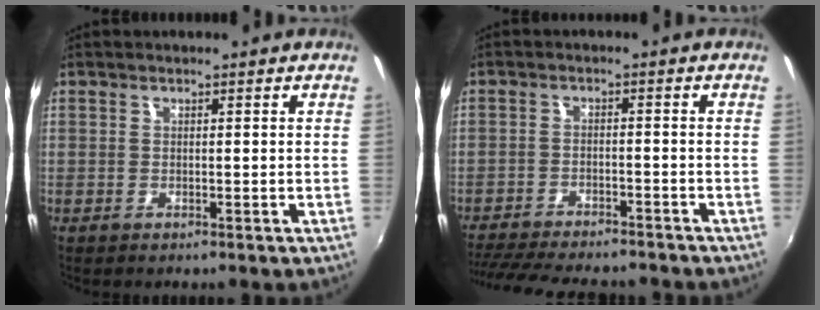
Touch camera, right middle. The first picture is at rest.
{"total": 15.9, "force": [-13.9, 3.6, 6.9], "torque": [-0.151, -0.025, -0.208]}